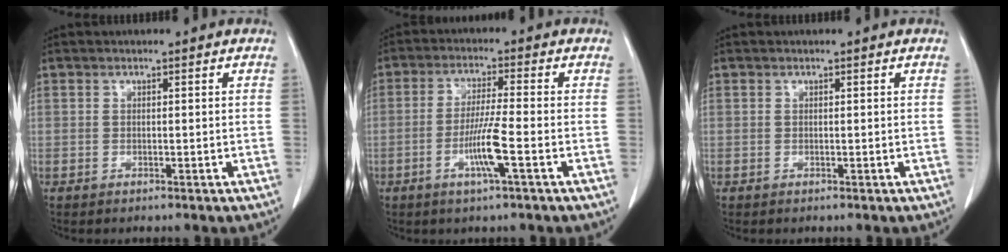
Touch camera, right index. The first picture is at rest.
{"total": 6.6, "force": [-2.3, -0.5, 6.1], "torque": [-0.117, -0.008, -0.046]}
{"total": 0.0}